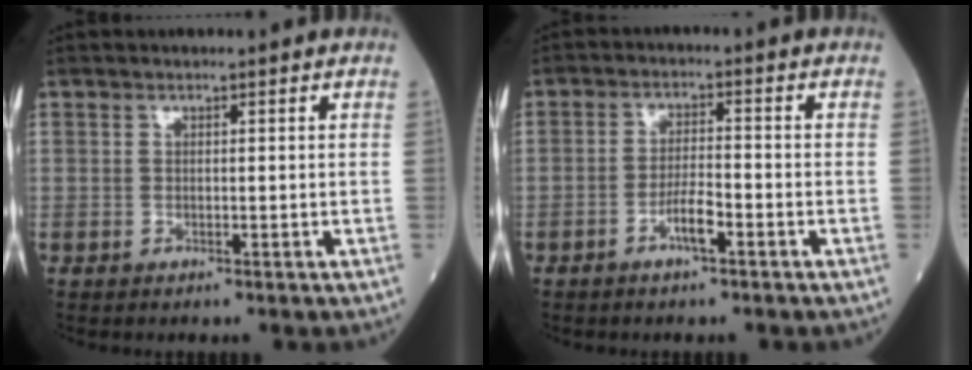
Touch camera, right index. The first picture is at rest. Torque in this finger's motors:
{"motor_torque": [0.44, -0.24, 0.07, 0.02]}